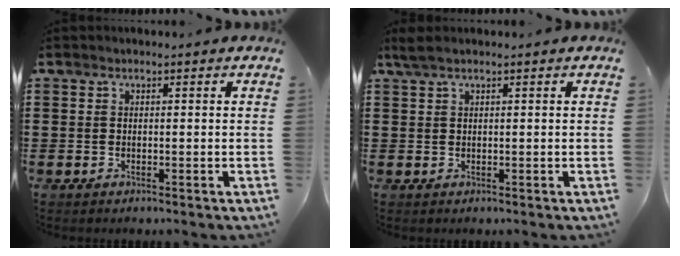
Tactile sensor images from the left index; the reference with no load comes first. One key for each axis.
{"total": 1.2, "fx": 0.6, "fy": 0.1, "fz": 1.1, "tx": -0.021, "ty": 0.000, "tz": 0.011}